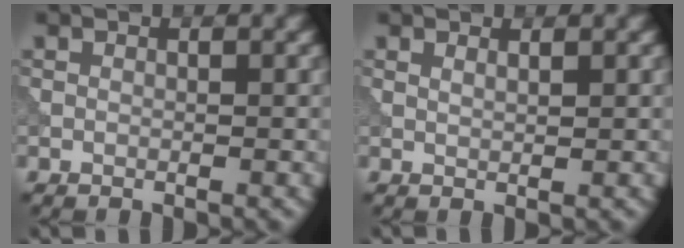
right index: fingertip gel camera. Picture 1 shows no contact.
{"total": 0.6, "force": [0.5, 0.0, 0.3], "torque": [-0.009, -0.003, 0.011]}